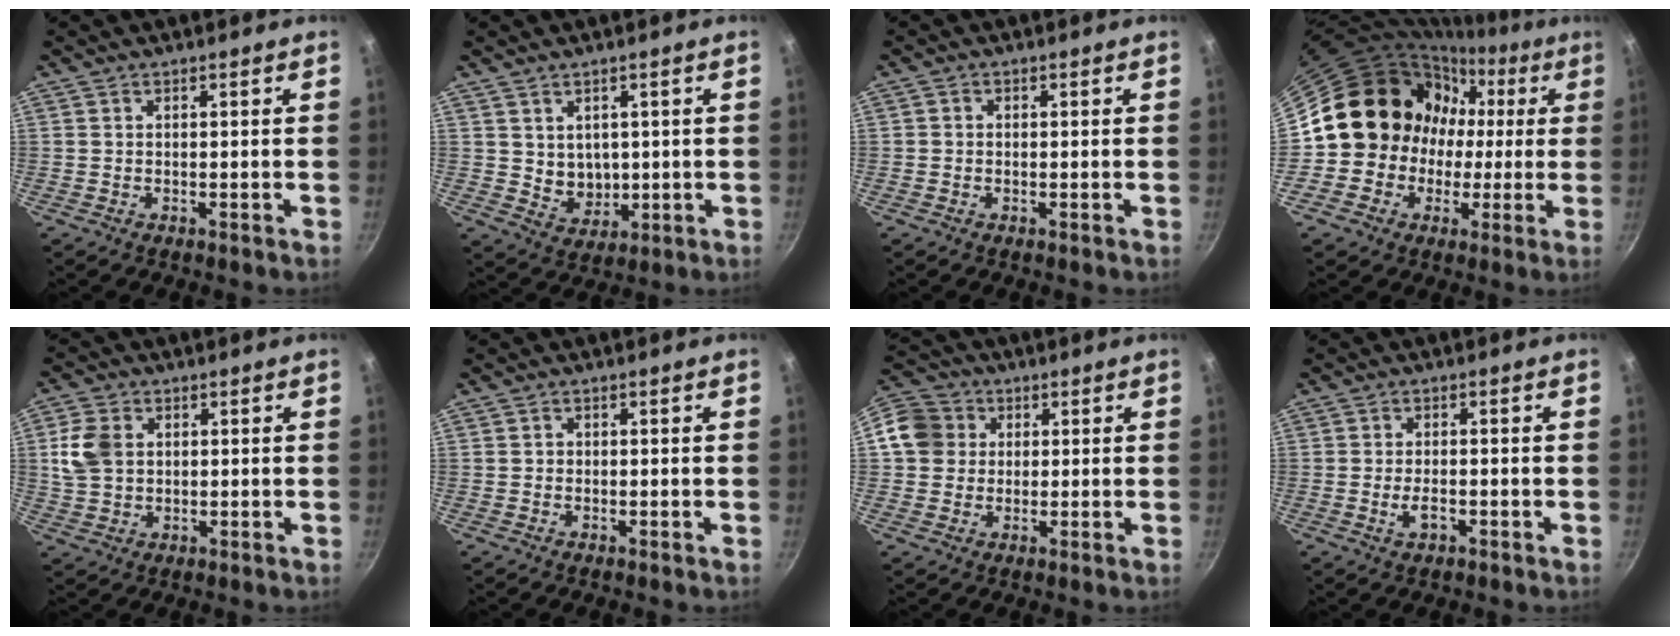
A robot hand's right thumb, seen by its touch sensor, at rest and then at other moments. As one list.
[{"total": 5.4, "force": [1.1, 4.4, 2.8], "torque": [-0.024, -0.015, 0.031]}, {"total": 0.9, "force": [-0.2, 0.8, 0.3], "torque": [-0.005, 0.003, -0.005]}, {"total": 15.8, "force": [-0.2, 14.8, 5.7], "torque": [-0.047, 0.041, -0.010]}, {"total": 7.3, "force": [1.4, 5.5, 4.5], "torque": [-0.081, 0.002, 0.026]}, {"total": 0.6, "force": [-0.2, 0.5, 0.1], "torque": [0.003, 0.002, -0.005]}, {"total": 10.2, "force": [1.8, 9.2, 3.9], "torque": [-0.052, 0.018, 0.019]}, {"total": 3.0, "force": [-1.1, 1.5, 2.4], "torque": [-0.043, 0.008, -0.021]}]